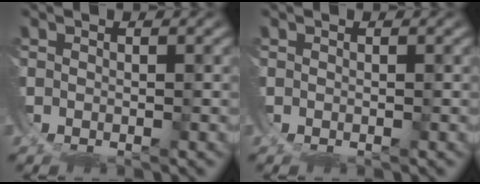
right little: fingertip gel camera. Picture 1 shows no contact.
{"total": 0.0}